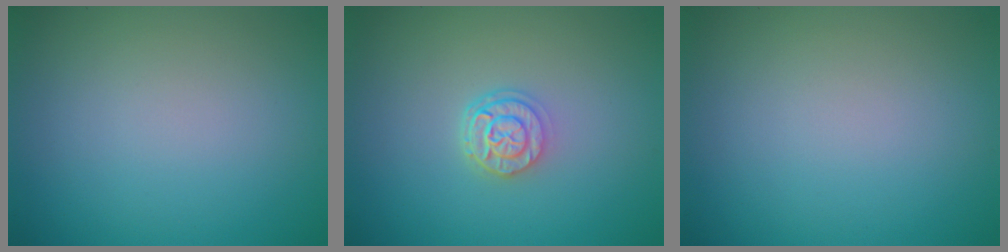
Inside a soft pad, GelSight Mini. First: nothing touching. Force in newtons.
{"total": 2.7, "press": 2.1, "slide": 1.7}
{"total": 0.0}